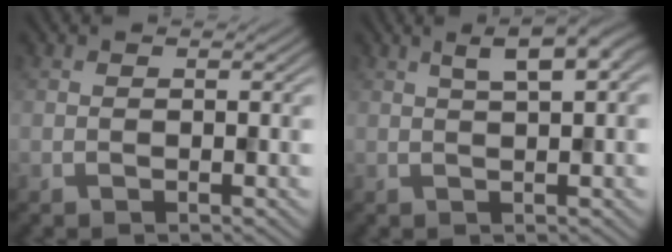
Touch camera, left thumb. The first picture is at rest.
{"total": 4.7, "force": [2.1, 0.8, 4.2], "torque": [-0.068, 0.016, 0.036]}